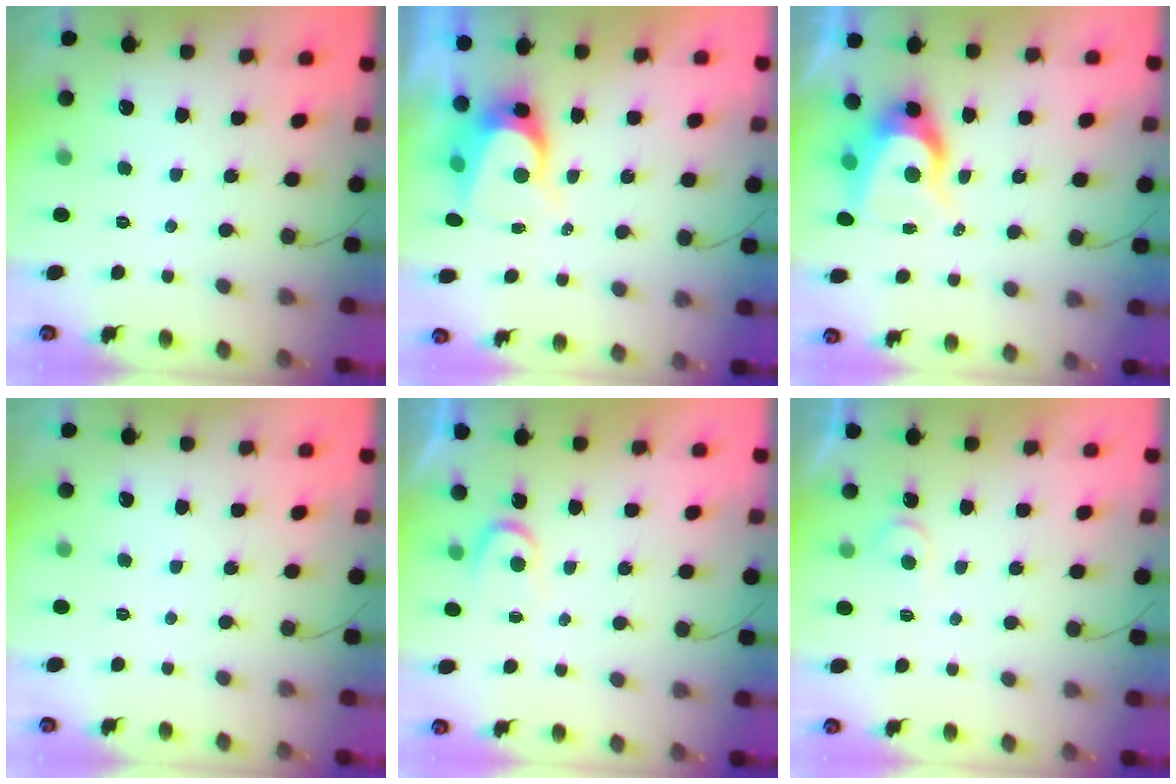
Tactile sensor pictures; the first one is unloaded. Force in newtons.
{"total": 8.3, "press": 8.2, "slide": 0.6}
{"total": 8.5, "press": 8.4, "slide": 0.8}
{"total": 0.0}
{"total": 3.7, "press": 3.7, "slide": 0.4}
{"total": 4.0, "press": 3.9, "slide": 0.3}